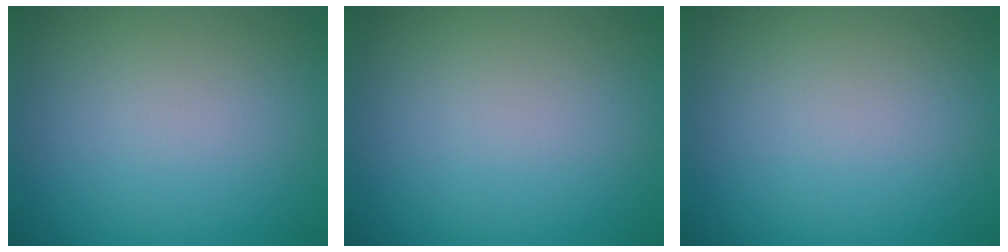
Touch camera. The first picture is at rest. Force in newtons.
{"total": 0.0}
{"total": 0.0}